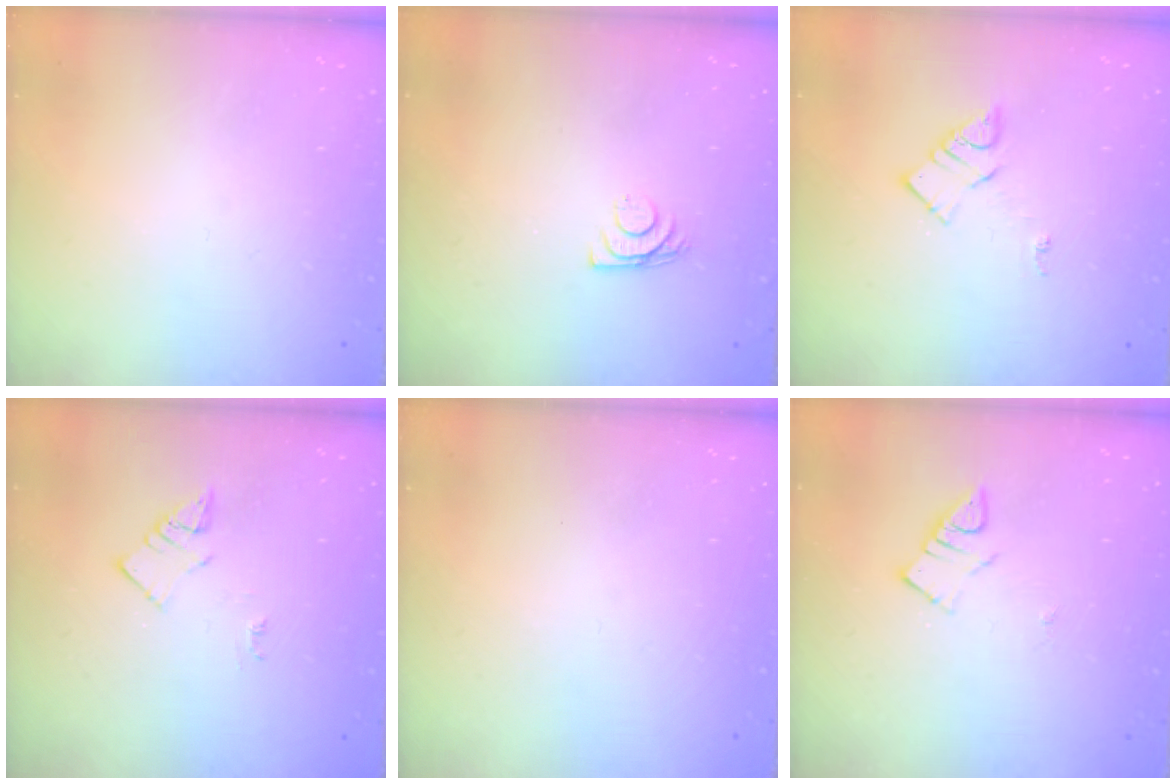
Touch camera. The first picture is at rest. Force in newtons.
{"total": 7.2, "press": 7.2, "slide": 0.6}
{"total": 7.4, "press": 7.4, "slide": 0.2}
{"total": 2.7, "press": 2.6, "slide": 0.4}
{"total": 0.0}
{"total": 2.8, "press": 2.7, "slide": 0.3}